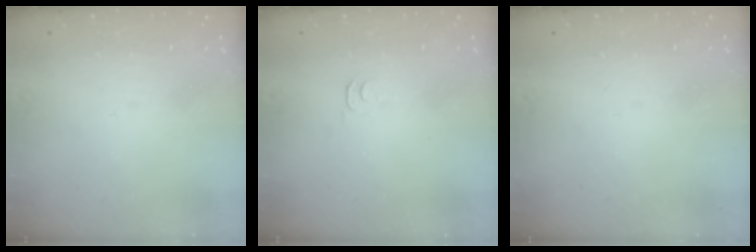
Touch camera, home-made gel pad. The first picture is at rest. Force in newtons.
{"total": 2.8, "press": 2.7, "slide": 0.5}
{"total": 0.0}